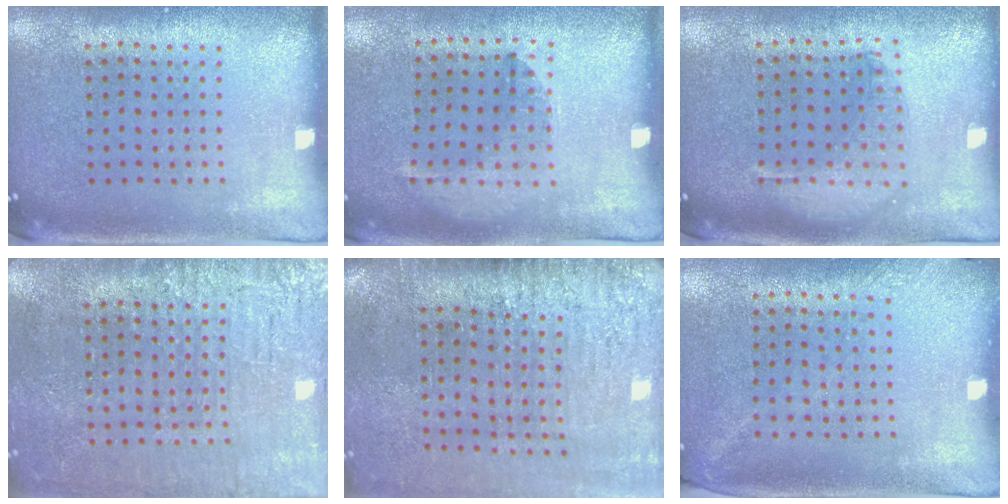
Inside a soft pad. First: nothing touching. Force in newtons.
{"total": 1.3, "press": 0.9, "slide": 0.9}
{"total": 1.5, "press": 1.4, "slide": 0.7}
{"total": 3.8, "press": 3.5, "slide": 1.3}
{"total": 4.6, "press": 3.8, "slide": 2.7}
{"total": 1.3, "press": 1.0, "slide": 0.8}